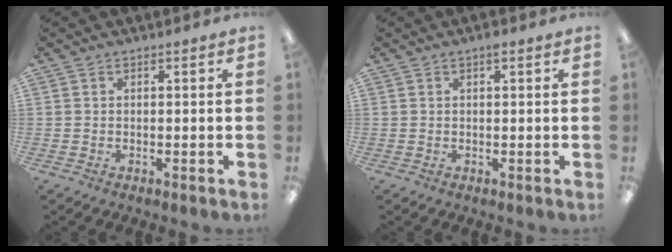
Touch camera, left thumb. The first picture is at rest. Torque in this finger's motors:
{"motor_torque": [0.19, -0.12, 0.11, -0.07, 0.06]}